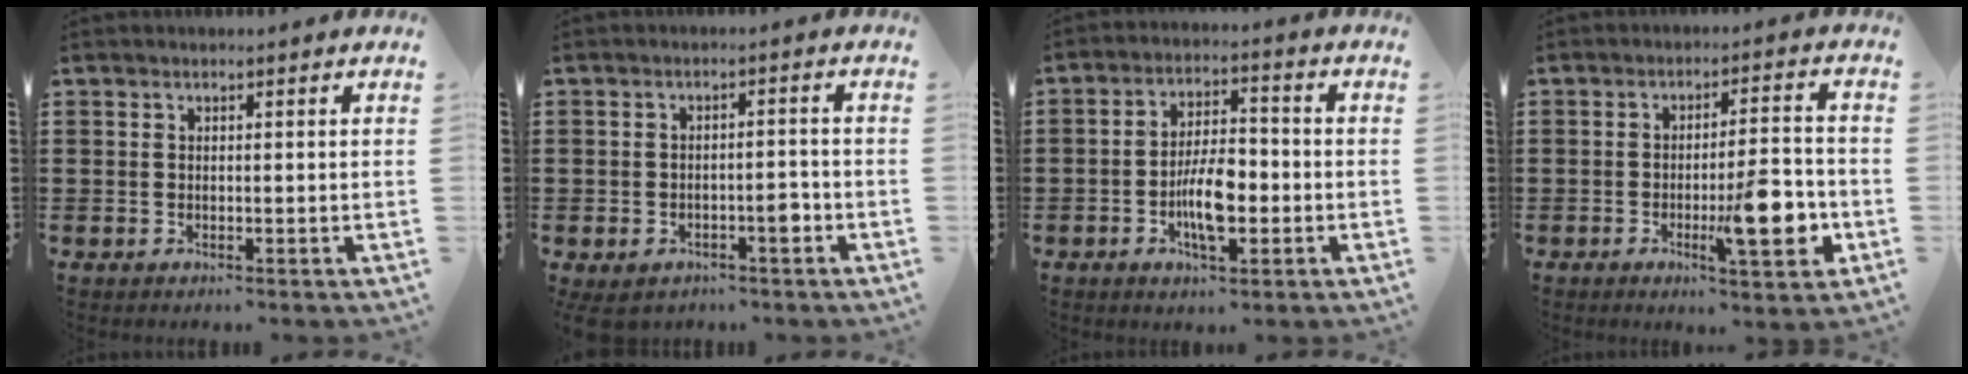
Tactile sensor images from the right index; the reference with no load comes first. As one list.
[{"total": 4.2, "force": [-2.1, 2.0, 2.9], "torque": [-0.049, 0.008, -0.040]}, {"total": 7.9, "force": [-2.3, 3.0, 7.0], "torque": [-0.137, 0.003, -0.044]}, {"total": 10.5, "force": [-3.0, 2.5, 9.7], "torque": [-0.142, -0.004, -0.047]}]